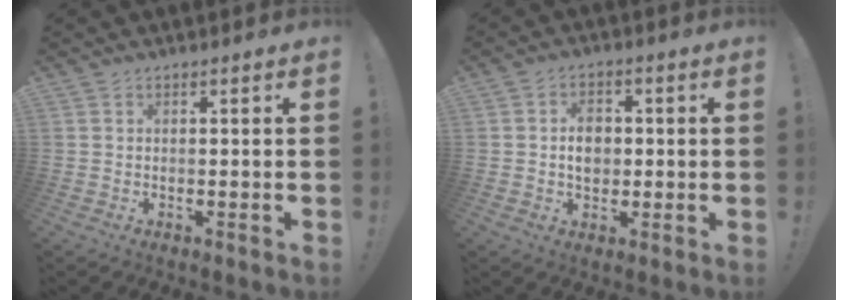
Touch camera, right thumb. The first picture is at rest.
{"total": 6.4, "force": [0.0, 5.1, 3.9], "torque": [-0.043, 0.002, -0.001]}